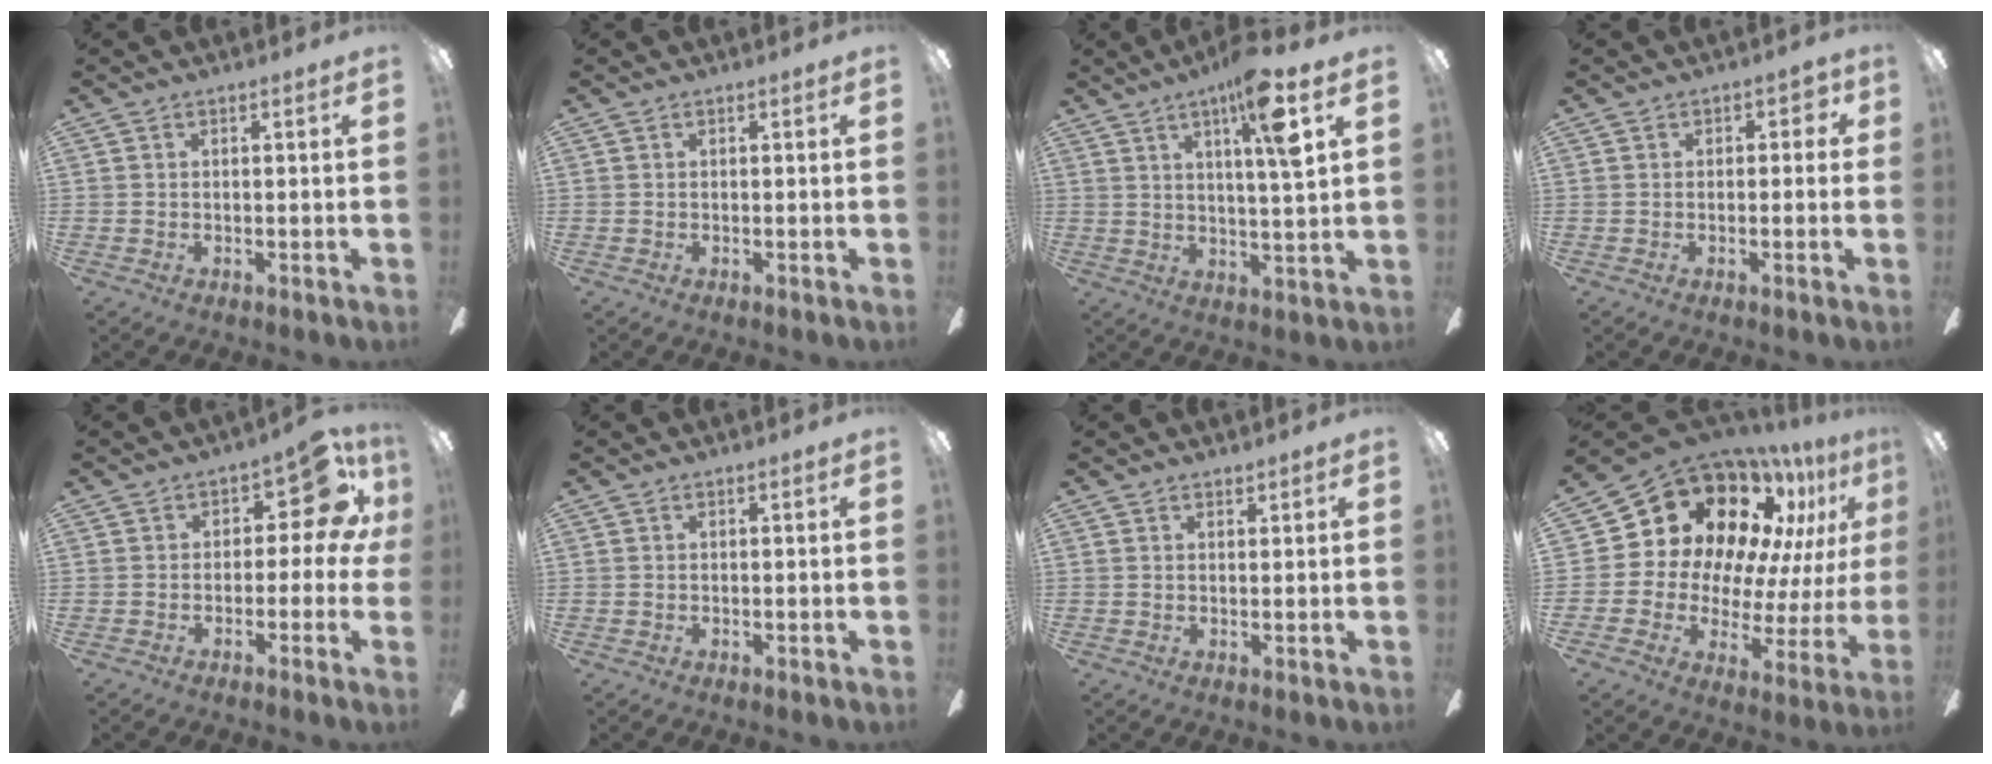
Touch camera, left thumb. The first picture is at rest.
{"total": 0.0}
{"total": 11.1, "force": [5.7, 1.2, 9.5], "torque": [-0.151, -0.014, 0.084]}
{"total": 2.6, "force": [0.0, 1.9, 1.8], "torque": [-0.025, 0.007, -0.003]}
{"total": 9.6, "force": [3.6, 4.6, 7.6], "torque": [-0.110, -0.018, 0.058]}
{"total": 0.0}
{"total": 1.2, "force": [1.1, 0.5, 0.2], "torque": [0.004, -0.005, 0.021]}
{"total": 19.1, "force": [12.4, 11.5, 8.8], "torque": [-0.170, -0.105, 0.234]}